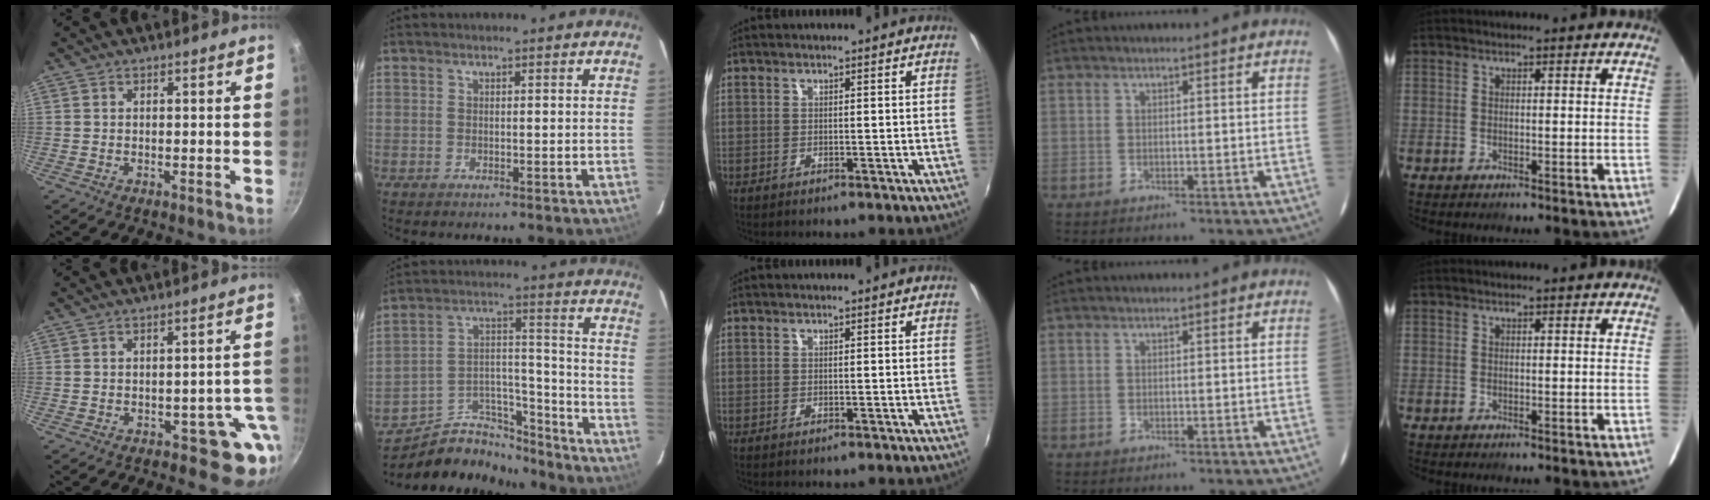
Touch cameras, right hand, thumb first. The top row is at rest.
{"thumb": {"total": 7.3, "force": [-3.0, 4.6, 4.8], "torque": [0.007, 0.034, -0.026]}, "index": {"total": 14.6, "force": [-12.5, 6.6, 3.7], "torque": [-0.065, 0.064, -0.194]}}